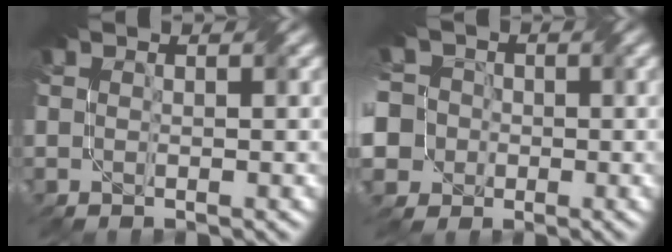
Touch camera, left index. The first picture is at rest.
{"total": 11.5, "force": [-2.7, 10.5, 4.1], "torque": [-0.115, 0.005, -0.083]}